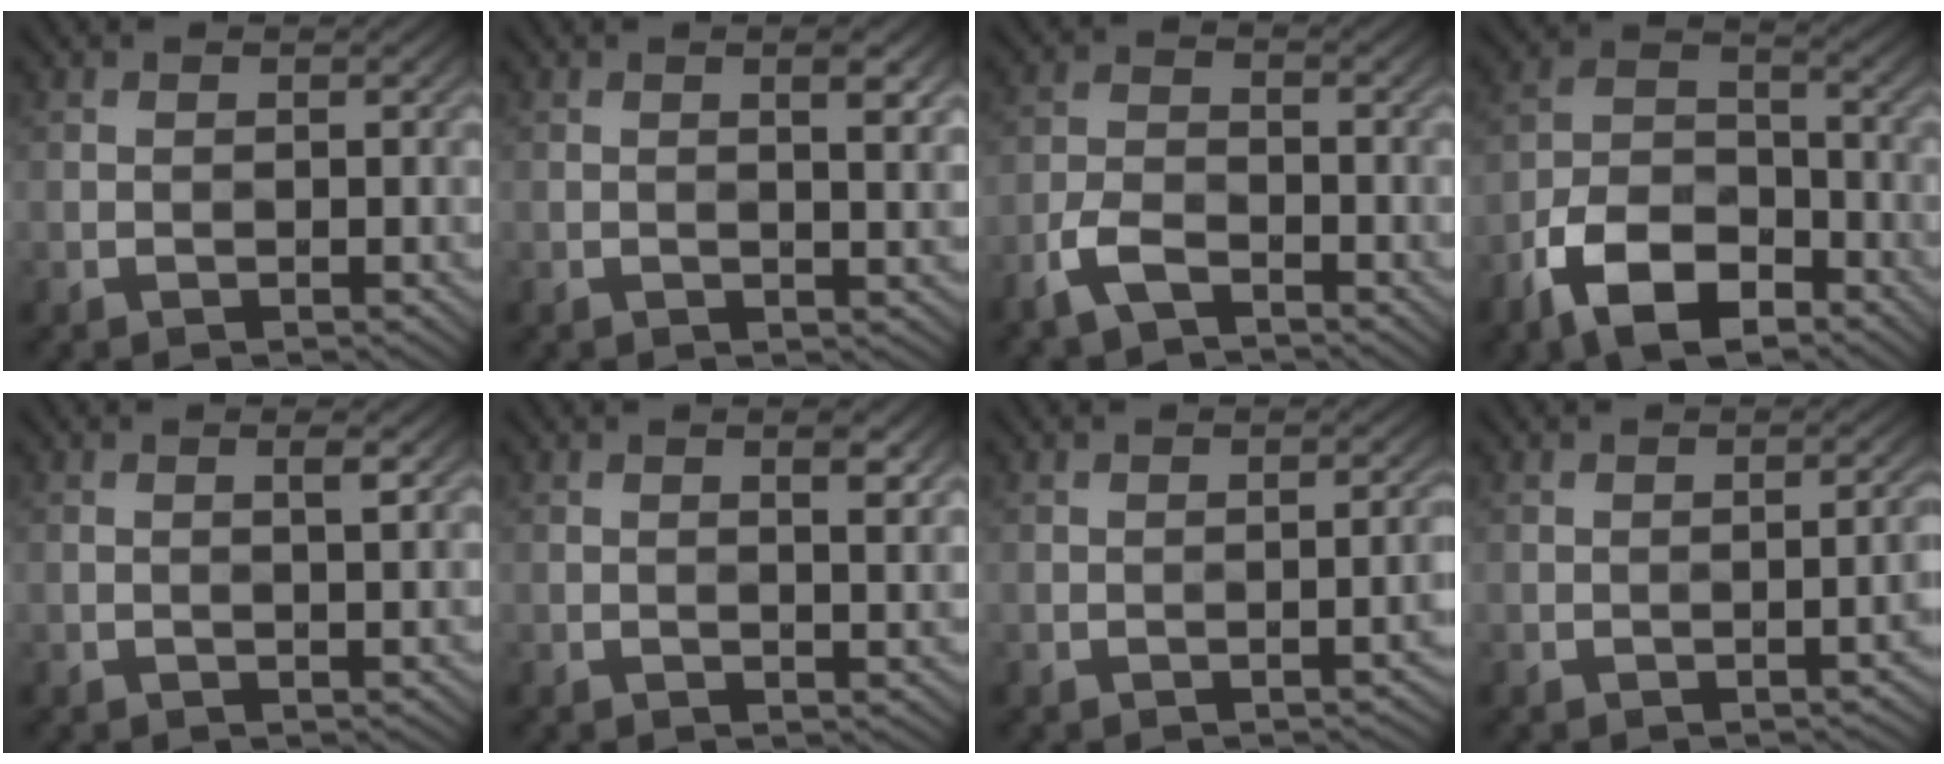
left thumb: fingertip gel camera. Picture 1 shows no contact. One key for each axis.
{"total": 3.1, "fx": 2.1, "fy": 0.2, "fz": 2.3, "tx": -0.021, "ty": 0.009, "tz": 0.026}
{"total": 4.6, "fx": -2.9, "fy": 1.9, "fz": 3.1, "tx": -0.066, "ty": -0.005, "tz": -0.070}
{"total": 10.9, "fx": -6.0, "fy": 5.8, "fz": 6.9, "tx": -0.135, "ty": -0.010, "tz": -0.124}
{"total": 1.9, "fx": 1.5, "fy": -0.1, "fz": 1.2, "tx": -0.001, "ty": 0.008, "tz": 0.016}
{"total": 2.7, "fx": 2.0, "fy": 0.1, "fz": 1.8, "tx": -0.014, "ty": 0.010, "tz": 0.028}
{"total": 2.7, "fx": -1.5, "fy": 0.6, "fz": 2.1, "tx": -0.013, "ty": 0.008, "tz": -0.018}
{"total": 3.1, "fx": -1.6, "fy": 0.8, "fz": 2.5, "tx": -0.017, "ty": 0.006, "tz": -0.019}